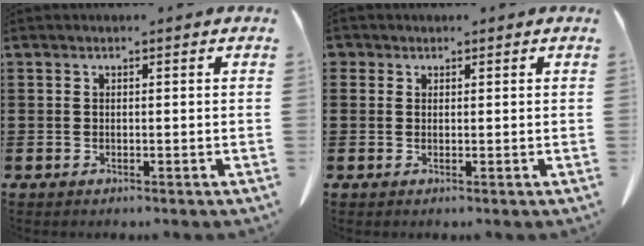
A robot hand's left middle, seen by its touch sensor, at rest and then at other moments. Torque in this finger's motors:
{"motor_torque": [0.00, 0.00, 0.00, 0.00]}